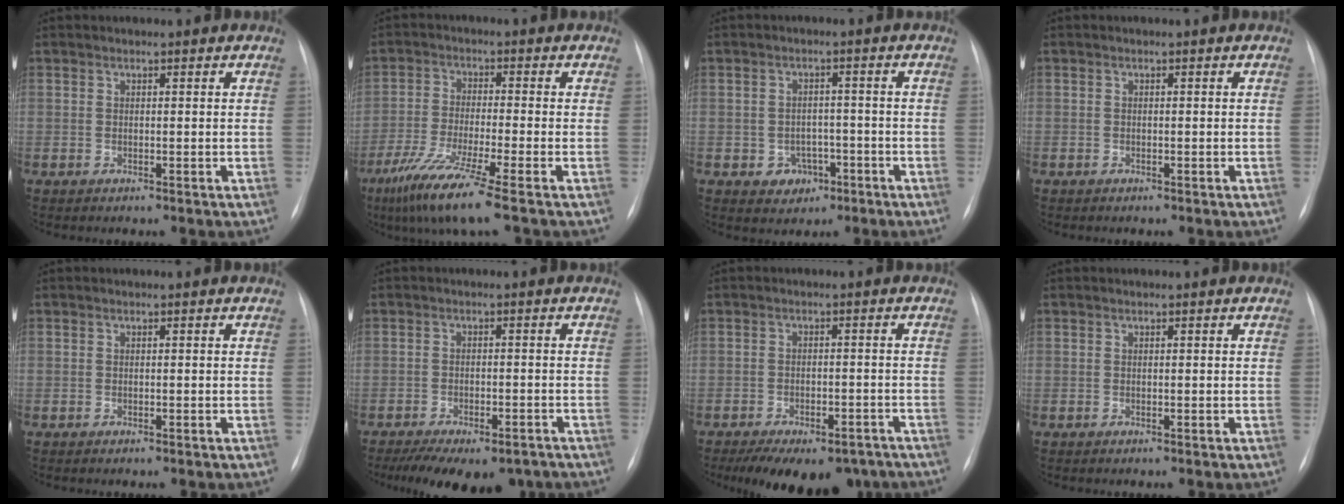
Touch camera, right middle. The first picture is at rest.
{"total": 9.7, "force": [-6.1, -0.9, 7.5], "torque": [-0.150, -0.037, -0.118]}
{"total": 4.0, "force": [-1.7, 3.3, 1.4], "torque": [-0.012, 0.011, -0.016]}
{"total": 0.0}
{"total": 0.0}
{"total": 14.4, "force": [-10.7, 6.2, 7.4], "torque": [-0.138, -0.011, -0.141]}
{"total": 15.6, "force": [-11.6, 7.2, 7.5], "torque": [-0.127, -0.004, -0.147]}
{"total": 0.0}